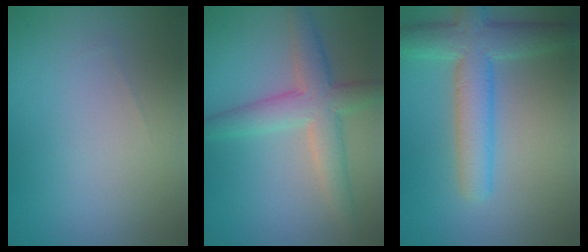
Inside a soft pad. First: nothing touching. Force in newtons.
{"total": 5.0, "press": 5.0, "slide": 0.3}
{"total": 6.0, "press": 6.0, "slide": 0.3}